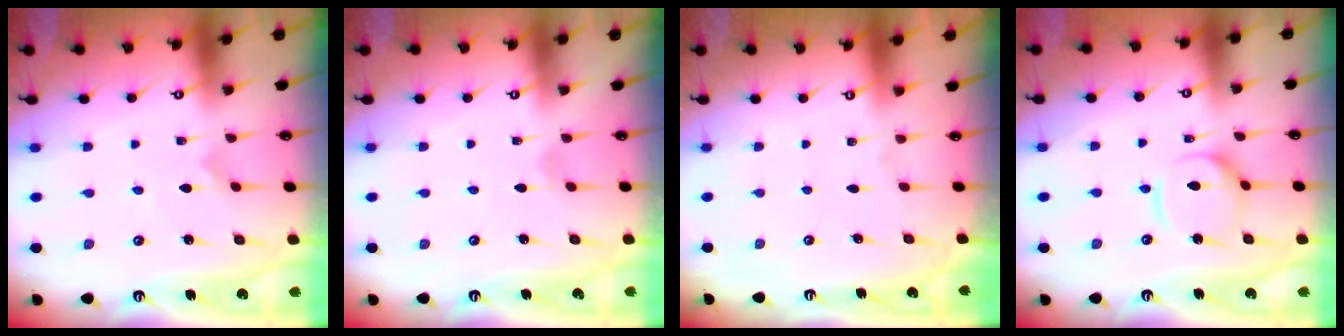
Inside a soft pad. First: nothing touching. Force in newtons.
{"total": 0.7, "press": 0.7, "slide": 0.1}
{"total": 0.0}
{"total": 8.5, "press": 8.5, "slide": 0.8}